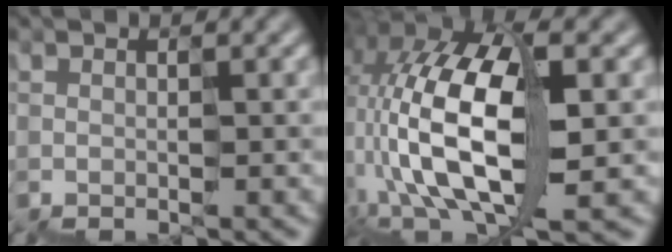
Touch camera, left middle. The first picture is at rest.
{"total": 11.7, "force": [-1.0, 6.2, 9.9], "torque": [-0.210, 0.015, -0.027]}